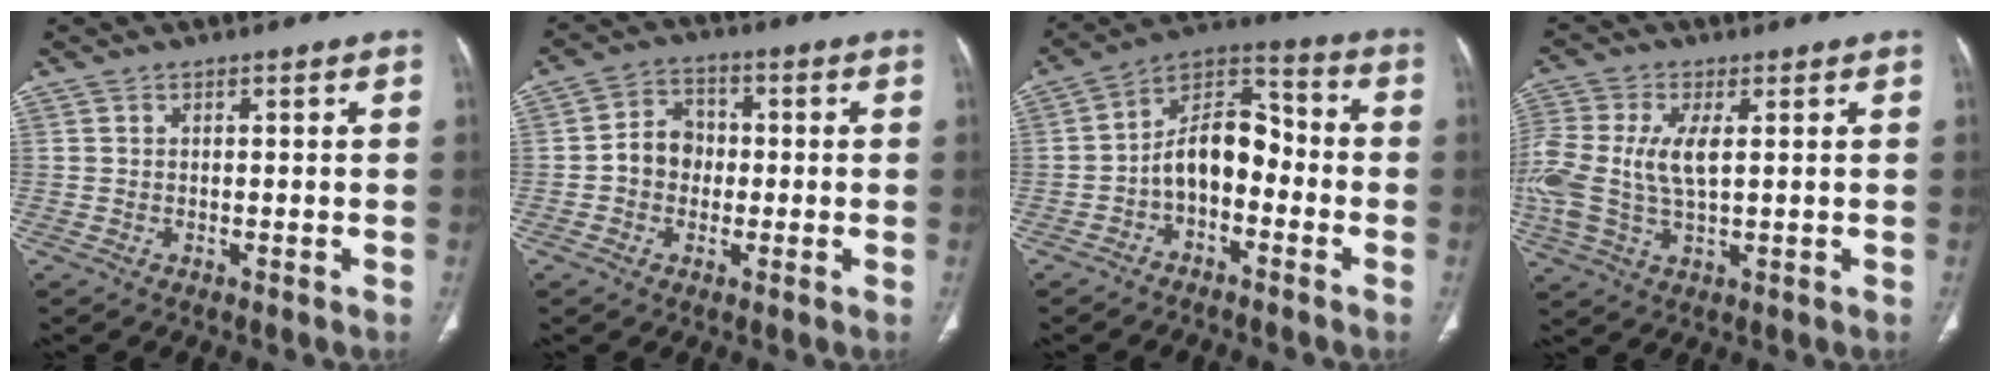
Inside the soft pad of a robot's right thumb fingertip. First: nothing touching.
{"total": 6.4, "force": [-0.6, 5.5, 3.3], "torque": [-0.031, 0.020, -0.022]}
{"total": 11.0, "force": [-2.8, 6.9, 8.1], "torque": [-0.112, 0.053, -0.062]}
{"total": 14.4, "force": [1.2, 7.3, 12.3], "torque": [-0.311, -0.002, 0.028]}